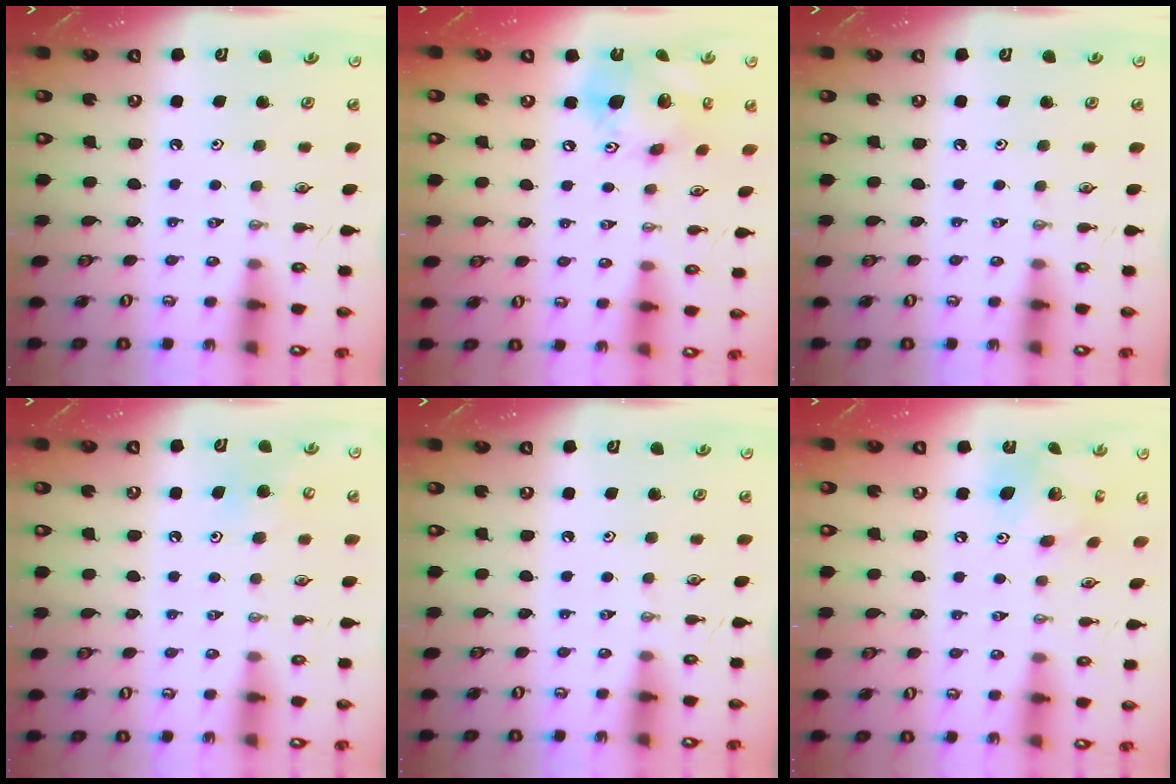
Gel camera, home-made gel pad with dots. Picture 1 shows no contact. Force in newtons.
{"total": 15.4, "press": 15.1, "slide": 3.1}
{"total": 0.0}
{"total": 8.0, "press": 7.9, "slide": 0.9}
{"total": 0.0}
{"total": 12.1, "press": 12.1, "slide": 1.0}